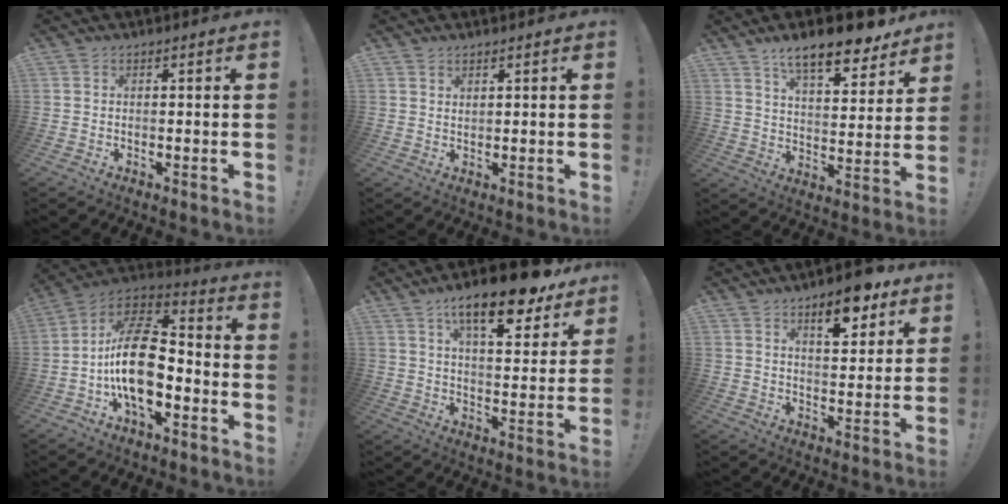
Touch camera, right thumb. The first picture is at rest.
{"total": 1.5, "force": [1.2, 0.5, 0.6], "torque": [-0.001, -0.006, 0.021]}
{"total": 14.4, "force": [10.3, 4.3, 9.1], "torque": [-0.136, -0.072, 0.171]}
{"total": 19.7, "force": [-2.8, 11.1, 16.0], "torque": [-0.303, 0.027, -0.042]}
{"total": 17.4, "force": [11.0, 4.8, 12.5], "torque": [-0.196, -0.065, 0.177]}
{"total": 10.7, "force": [6.5, 4.1, 7.4], "torque": [-0.090, -0.033, 0.108]}